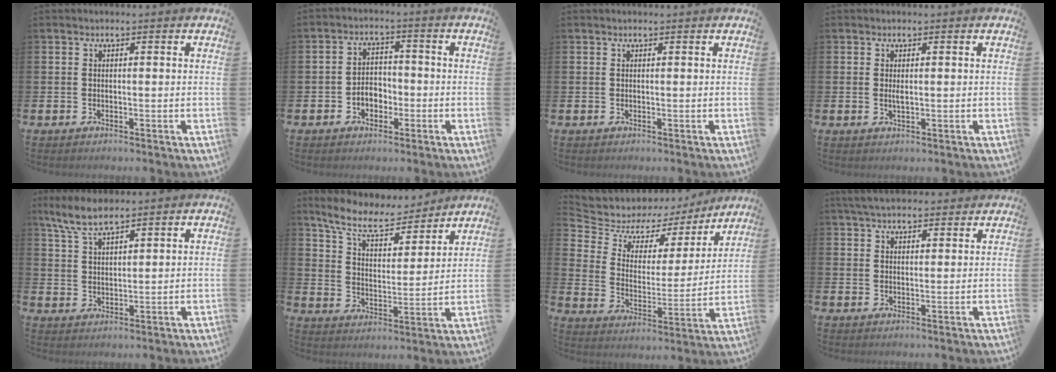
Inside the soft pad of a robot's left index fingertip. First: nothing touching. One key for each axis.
{"total": 3.4, "fx": -1.4, "fy": 2.6, "fz": 1.8, "tx": -0.029, "ty": 0.004, "tz": -0.032}
{"total": 0.0}
{"total": 1.1, "fx": 0.3, "fy": 0.3, "fz": 1.1, "tx": -0.020, "ty": 0.002, "tz": 0.005}
{"total": 6.2, "fx": 5.4, "fy": 1.3, "fz": 2.7, "tx": -0.075, "ty": -0.010, "tz": 0.102}
{"total": 9.6, "fx": 8.6, "fy": 2.7, "fz": 3.4, "tx": -0.103, "ty": -0.050, "tz": 0.152}
{"total": 6.9, "fx": 5.6, "fy": 3.9, "fz": 1.1, "tx": -0.062, "ty": -0.040, "tz": 0.094}
{"total": 4.6, "fx": 4.4, "fy": 1.1, "fz": 1.1, "tx": -0.027, "ty": -0.013, "tz": 0.082}